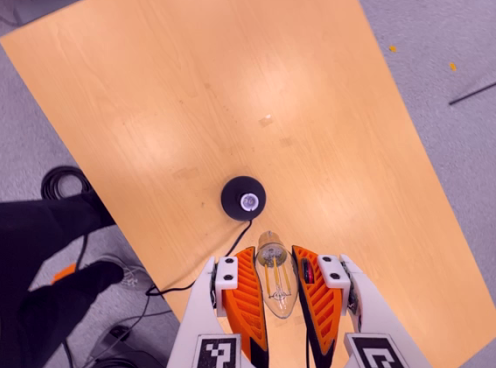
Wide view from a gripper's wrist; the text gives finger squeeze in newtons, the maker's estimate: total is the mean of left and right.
{"total": 21.4, "left": 24.4, "right": 18.4}